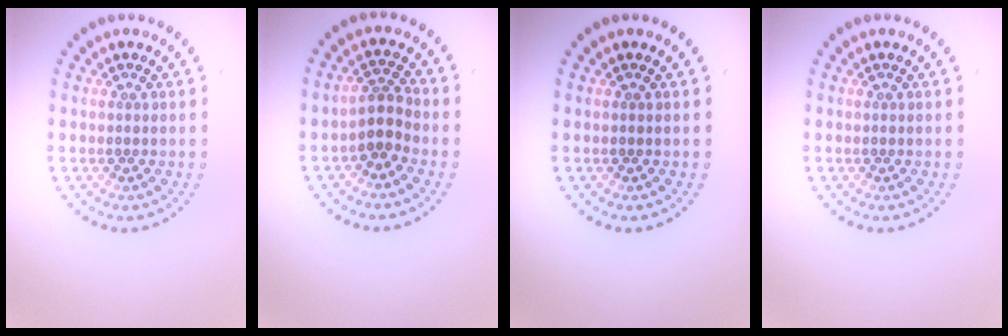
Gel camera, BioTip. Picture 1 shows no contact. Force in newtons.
{"total": 2.2, "press": 1.8, "slide": 1.3}
{"total": 0.0}
{"total": 0.0}